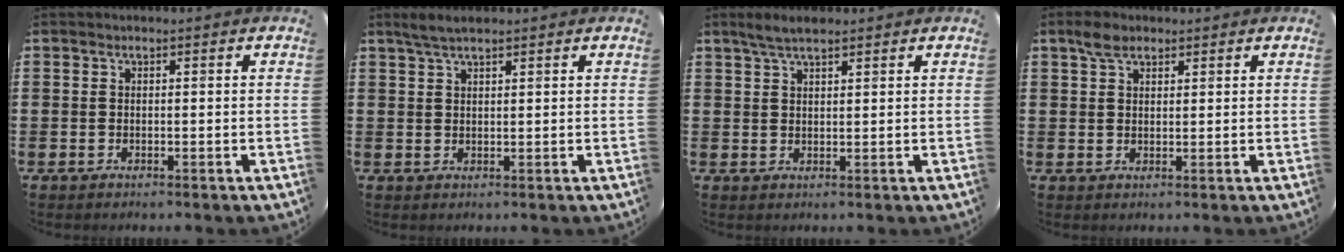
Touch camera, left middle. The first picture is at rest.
{"total": 2.4, "force": [2.0, 0.4, 1.4], "torque": [-0.028, 0.006, 0.035]}
{"total": 2.9, "force": [2.4, 0.6, 1.6], "torque": [-0.034, 0.006, 0.043]}
{"total": 3.1, "force": [2.3, 1.6, 1.2], "torque": [-0.019, 0.005, 0.041]}